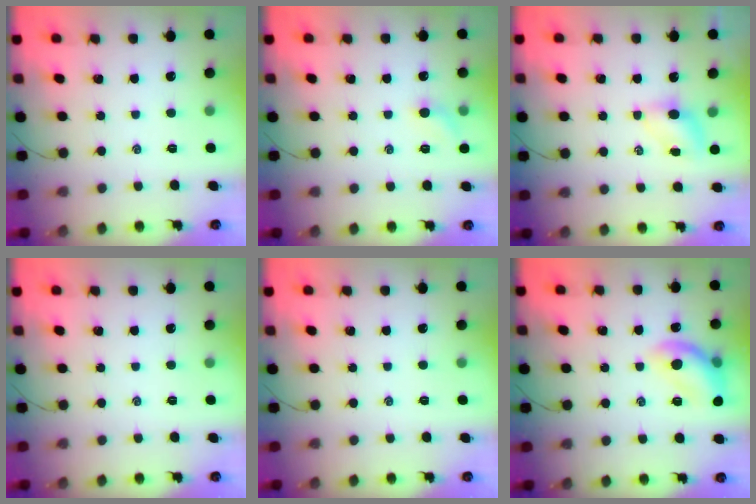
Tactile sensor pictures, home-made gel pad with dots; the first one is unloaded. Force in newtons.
{"total": 5.2, "press": 4.9, "slide": 1.7}
{"total": 4.7, "press": 4.7, "slide": 0.5}
{"total": 0.0}
{"total": 0.0}
{"total": 13.1, "press": 13.1, "slide": 1.3}